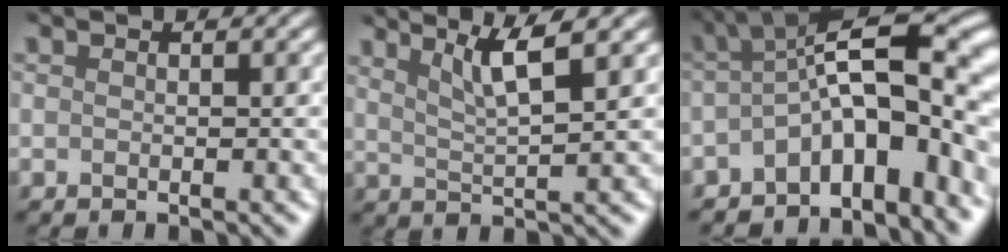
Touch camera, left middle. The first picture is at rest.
{"total": 3.8, "force": [3.0, 0.0, 2.3], "torque": [-0.041, 0.002, 0.055]}
{"total": 10.5, "force": [-2.7, 3.8, 9.4], "torque": [-0.139, 0.021, -0.051]}